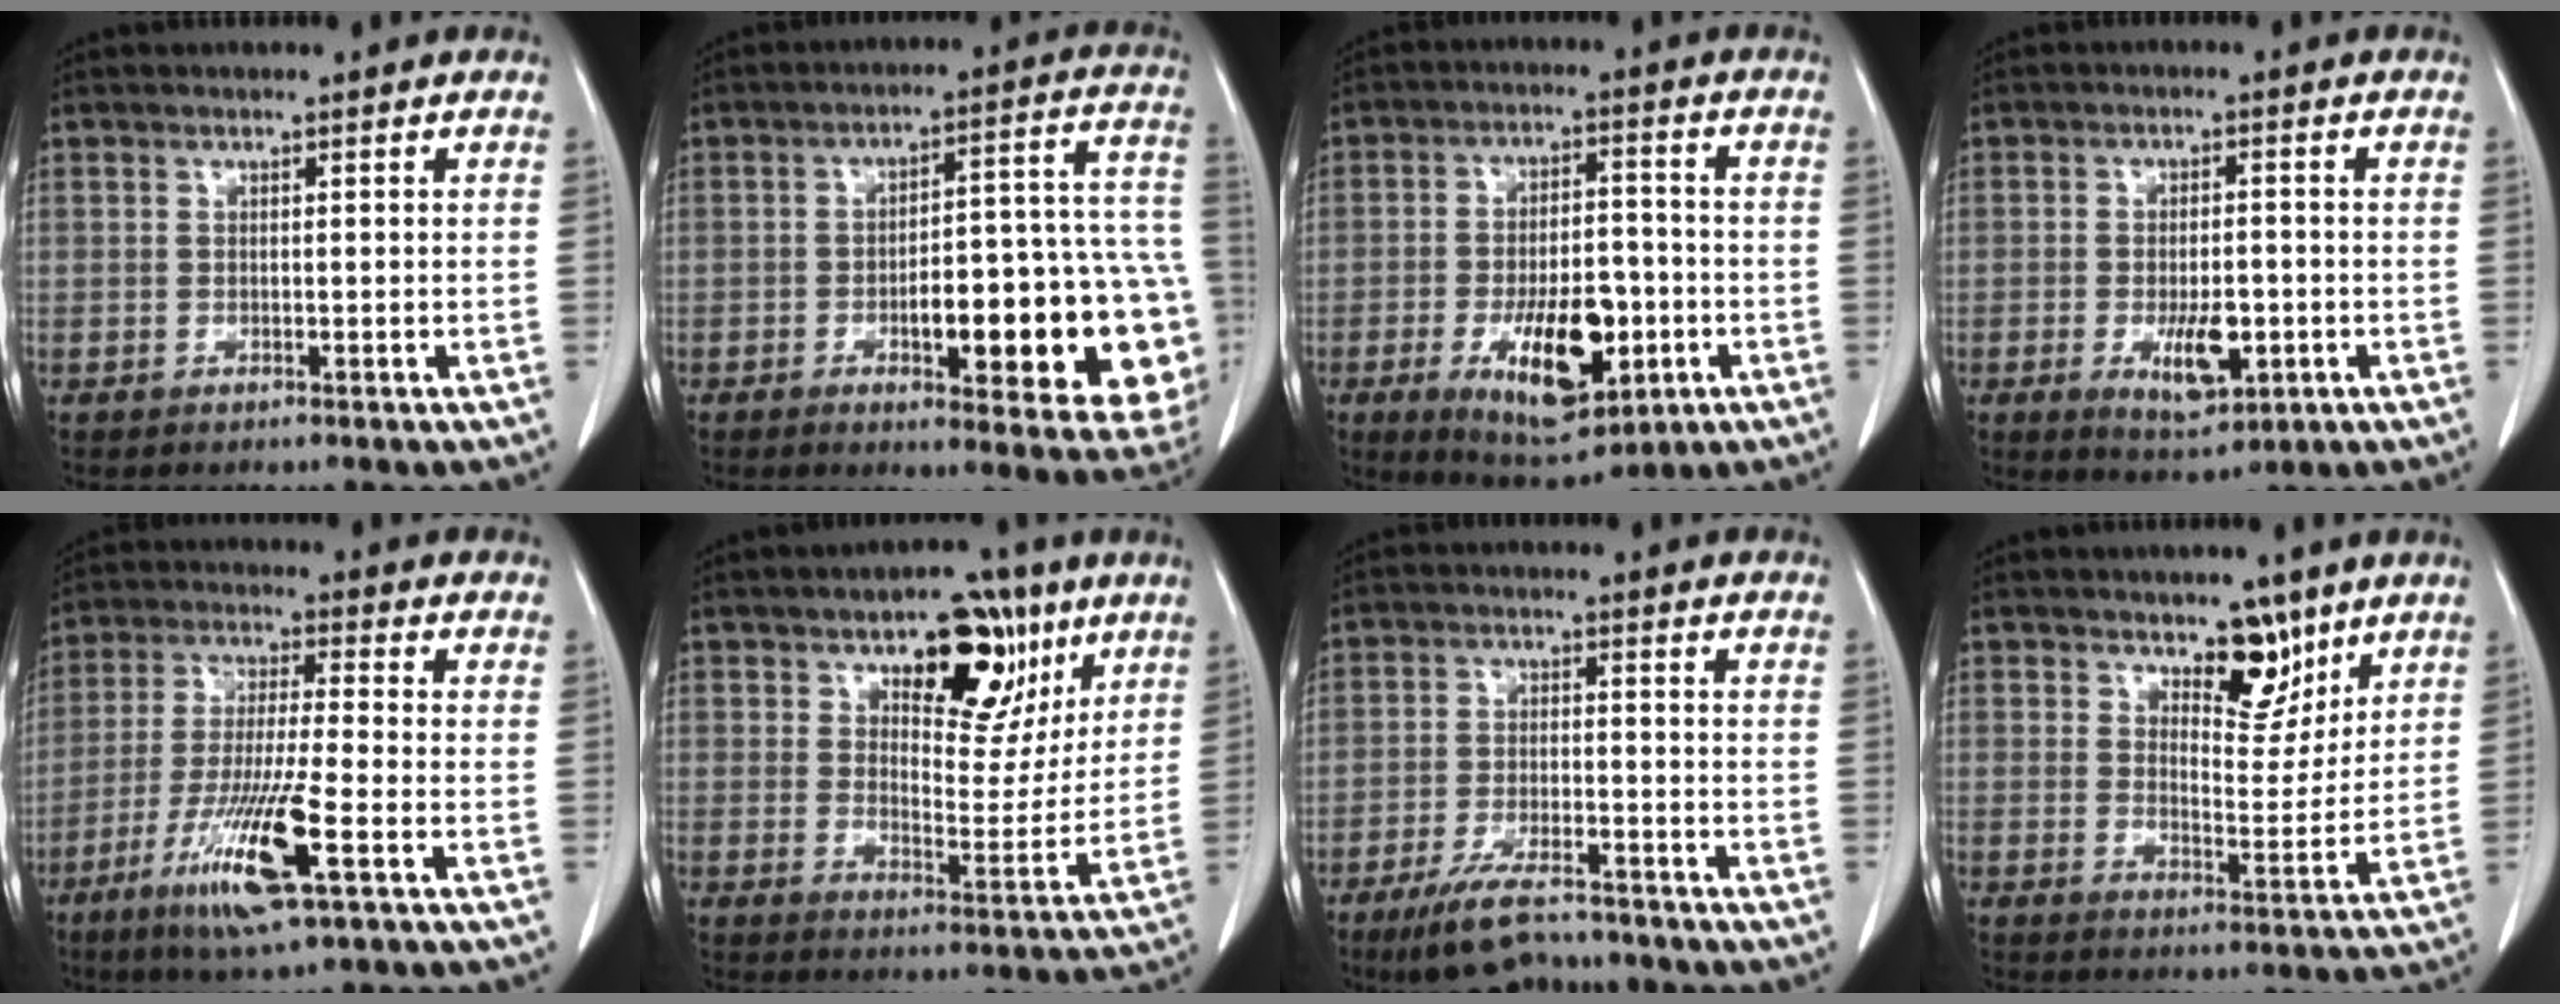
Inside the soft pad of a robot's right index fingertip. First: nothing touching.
{"total": 22.4, "force": [-5.9, 5.8, 20.8], "torque": [-0.177, 0.038, -0.056]}
{"total": 13.7, "force": [-4.5, 5.6, 11.6], "torque": [-0.191, 0.001, -0.061]}
{"total": 7.0, "force": [-2.1, 2.9, 6.1], "torque": [-0.098, -0.005, -0.020]}
{"total": 12.6, "force": [-5.6, 0.3, 11.2], "torque": [-0.224, -0.025, -0.102]}
{"total": 12.2, "force": [6.8, 6.0, 8.2], "torque": [-0.103, 0.006, 0.105]}
{"total": 9.8, "force": [-8.2, 2.3, 4.8], "torque": [-0.088, -0.019, -0.137]}
{"total": 7.0, "force": [4.8, 3.0, 4.0], "torque": [-0.051, -0.009, 0.078]}